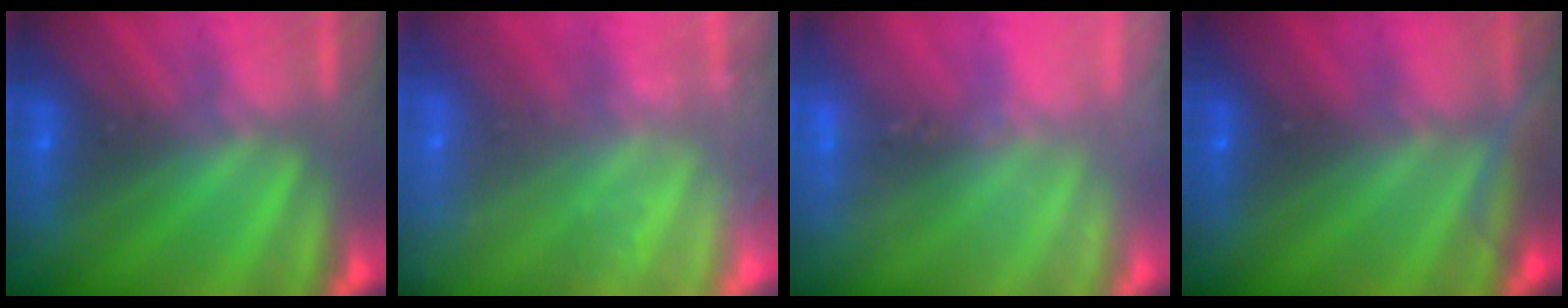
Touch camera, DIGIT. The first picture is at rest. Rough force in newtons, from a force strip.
{"total": 2.4}
{"total": 2.4}
{"total": 6.1}